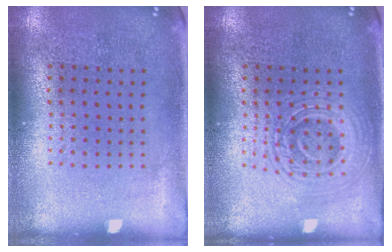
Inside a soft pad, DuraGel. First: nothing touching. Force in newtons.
{"total": 2.8, "press": 2.8, "slide": 0.5}